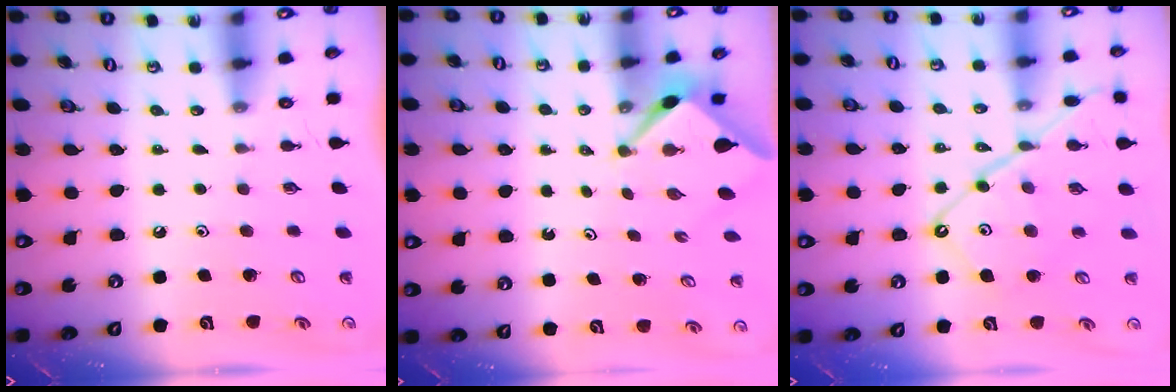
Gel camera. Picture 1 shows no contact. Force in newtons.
{"total": 2.6, "press": 2.6, "slide": 0.3}
{"total": 13.5, "press": 13.4, "slide": 1.4}